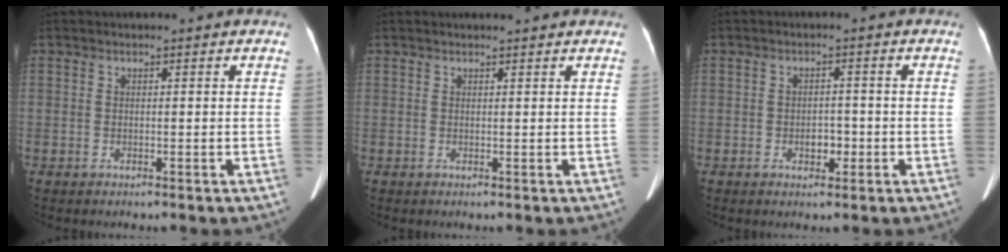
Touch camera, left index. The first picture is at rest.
{"total": 2.5, "force": [2.4, 0.1, 0.8], "torque": [-0.011, 0.012, 0.029]}
{"total": 2.5, "force": [-0.9, 1.6, 1.7], "torque": [-0.024, 0.005, -0.008]}